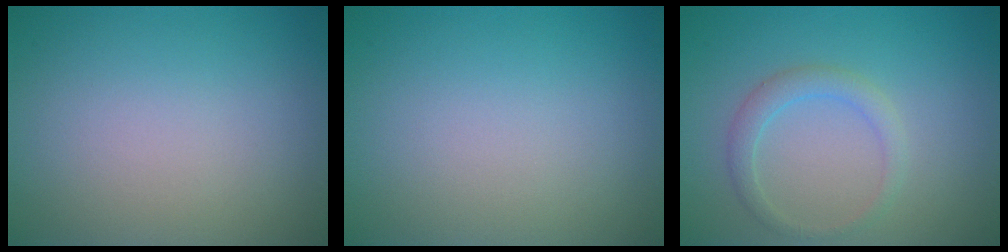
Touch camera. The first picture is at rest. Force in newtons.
{"total": 0.0}
{"total": 1.9, "press": 1.9, "slide": 0.1}